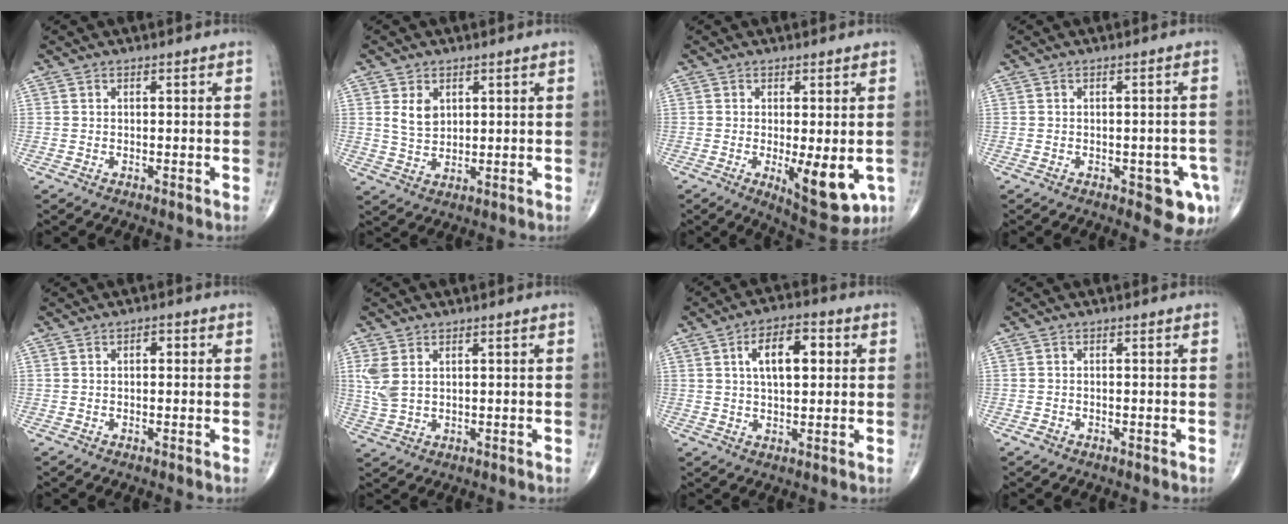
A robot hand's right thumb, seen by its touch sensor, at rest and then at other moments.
{"total": 4.7, "force": [1.7, 3.3, 2.9], "torque": [-0.039, -0.014, 0.038]}
{"total": 10.3, "force": [-2.5, 3.8, 9.3], "torque": [-0.112, -0.021, -0.025]}
{"total": 6.6, "force": [-2.6, 2.8, 5.4], "torque": [-0.039, 0.003, -0.027]}
{"total": 1.3, "force": [0.3, 0.8, 1.0], "torque": [-0.009, 0.004, 0.000]}
{"total": 4.6, "force": [1.5, 2.7, 3.3], "torque": [-0.084, 0.000, 0.041]}
{"total": 9.1, "force": [2.3, 4.4, 7.6], "torque": [-0.109, 0.009, 0.033]}
{"total": 0.7, "force": [-0.5, 0.5, 0.3], "torque": [-0.002, 0.004, -0.011]}